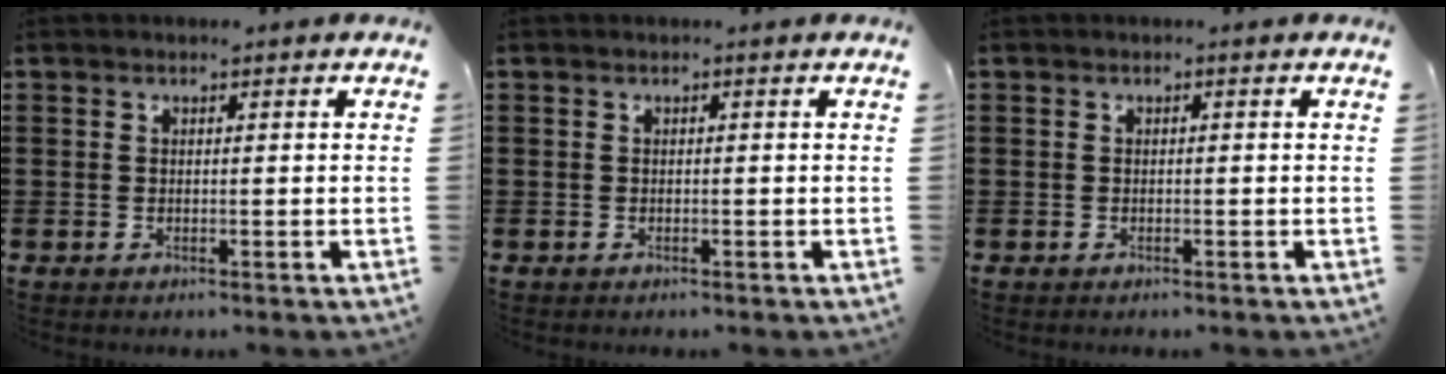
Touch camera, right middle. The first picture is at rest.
{"total": 0.0}
{"total": 0.0}